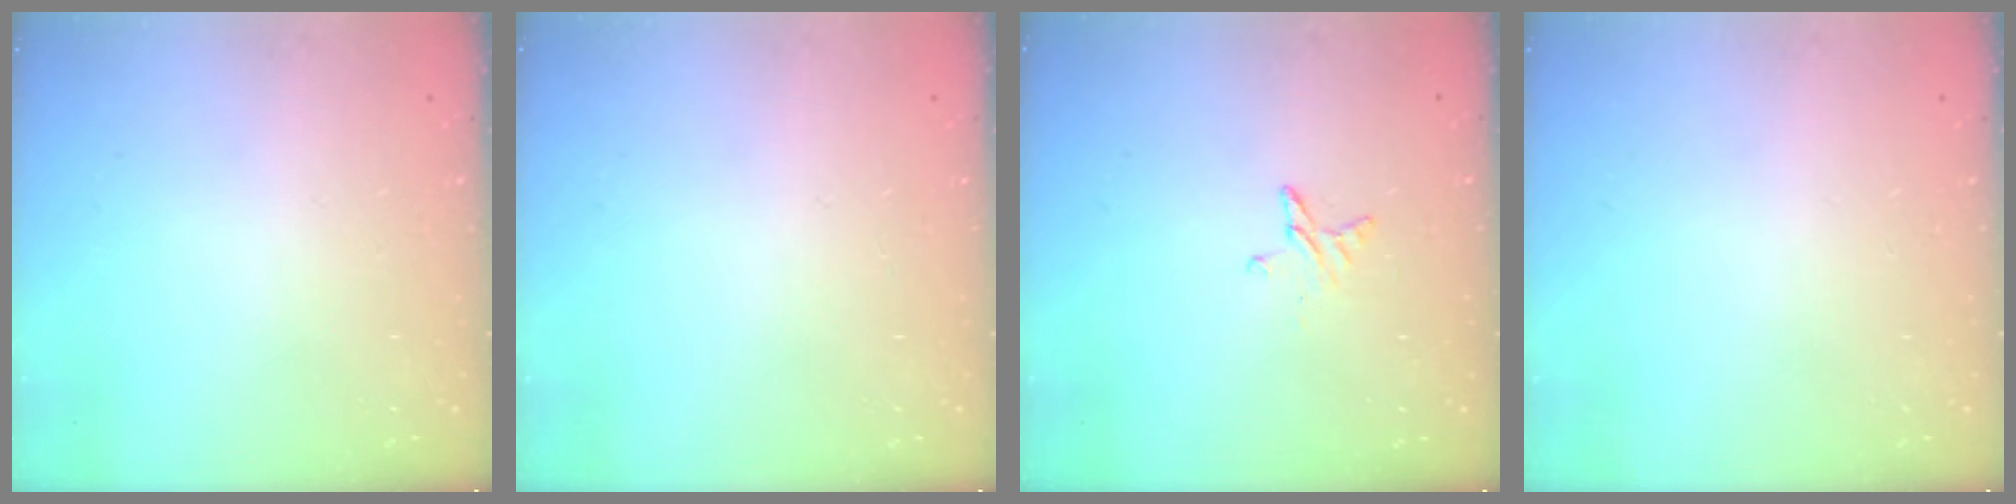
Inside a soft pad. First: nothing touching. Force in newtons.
{"total": 0.0}
{"total": 3.5, "press": 3.5, "slide": 0.3}
{"total": 0.0}